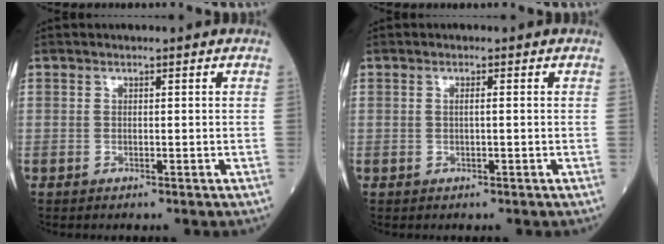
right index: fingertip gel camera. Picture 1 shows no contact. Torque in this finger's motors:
{"motor_torque": [-0.26, -0.08, -0.01, -0.01]}